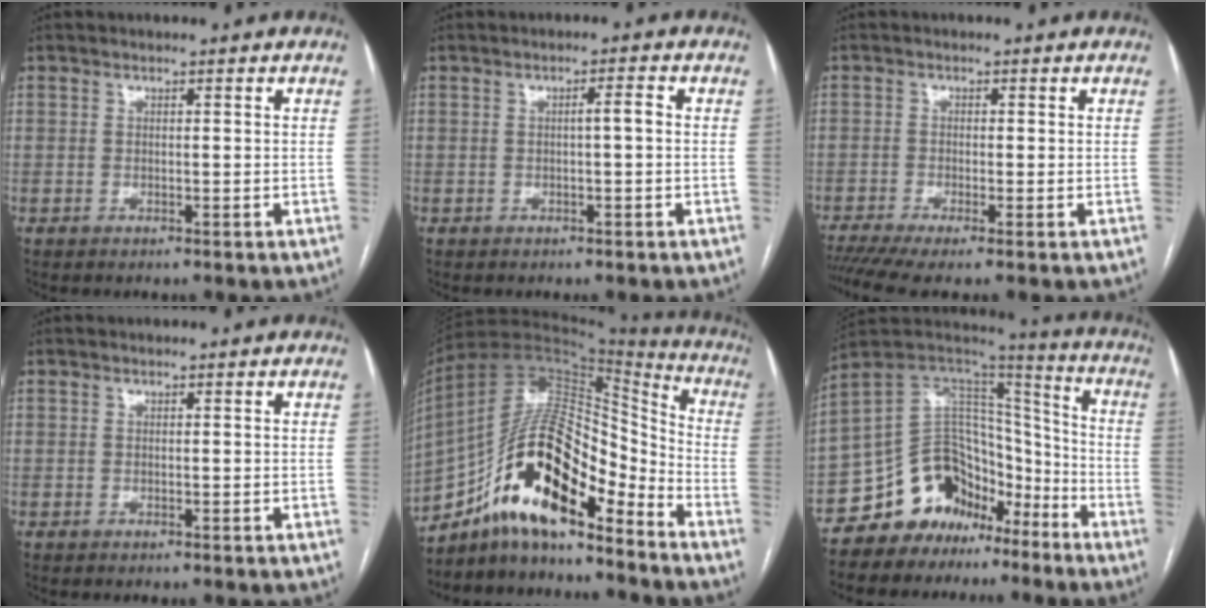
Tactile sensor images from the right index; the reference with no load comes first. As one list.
[{"total": 1.8, "force": [-0.1, 0.1, 1.8], "torque": [-0.025, 0.004, 0.000]}, {"total": 5.4, "force": [-3.8, 0.4, 3.9], "torque": [-0.068, -0.007, -0.069]}, {"total": 0.0}, {"total": 18.1, "force": [-11.8, 5.9, 12.3], "torque": [-0.228, 0.038, -0.206]}, {"total": 14.4, "force": [-10.2, 9.4, 4.0], "torque": [-0.058, 0.096, -0.172]}]